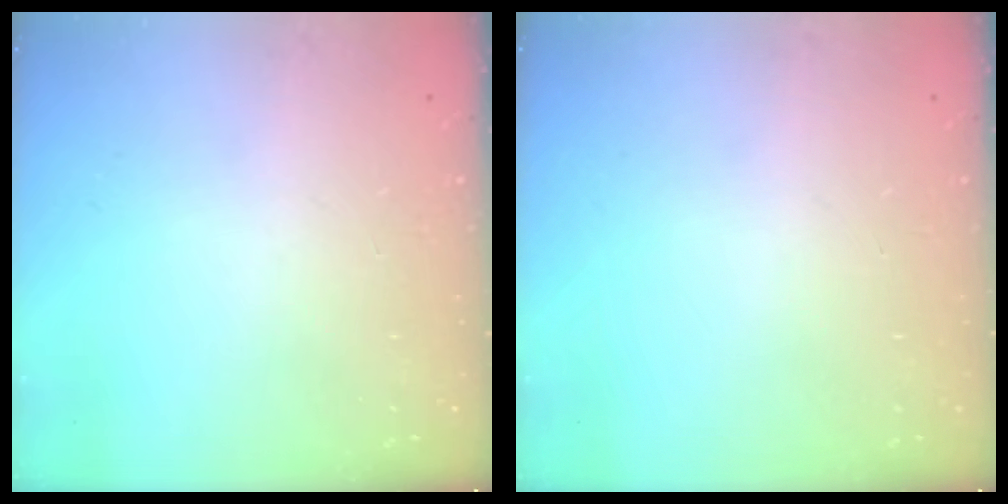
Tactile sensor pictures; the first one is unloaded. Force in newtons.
{"total": 0.0}